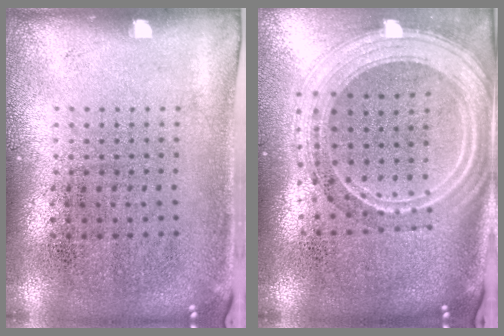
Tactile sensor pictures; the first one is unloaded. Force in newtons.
{"total": 2.8, "press": 2.3, "slide": 1.6}